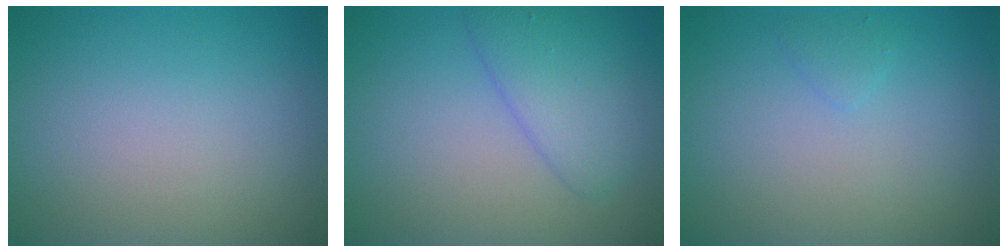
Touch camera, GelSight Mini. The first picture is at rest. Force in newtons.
{"total": 3.7, "press": 3.7, "slide": 0.1}
{"total": 0.7, "press": 0.7, "slide": 0.0}